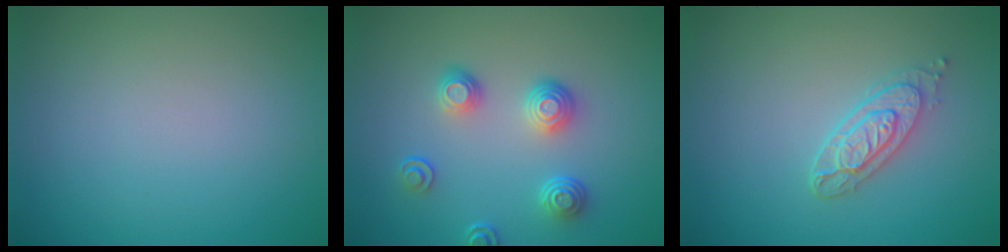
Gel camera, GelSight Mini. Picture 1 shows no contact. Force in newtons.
{"total": 3.5, "press": 2.8, "slide": 2.2}
{"total": 2.9, "press": 2.5, "slide": 1.5}